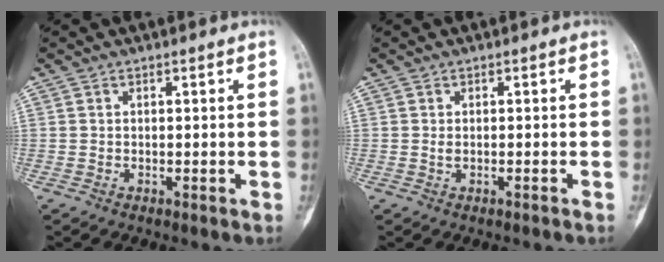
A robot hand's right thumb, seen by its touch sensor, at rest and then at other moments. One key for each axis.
{"total": 0.6, "fx": -0.2, "fy": 0.1, "fz": 0.6, "tx": -0.018, "ty": 0.007, "tz": 0.002}